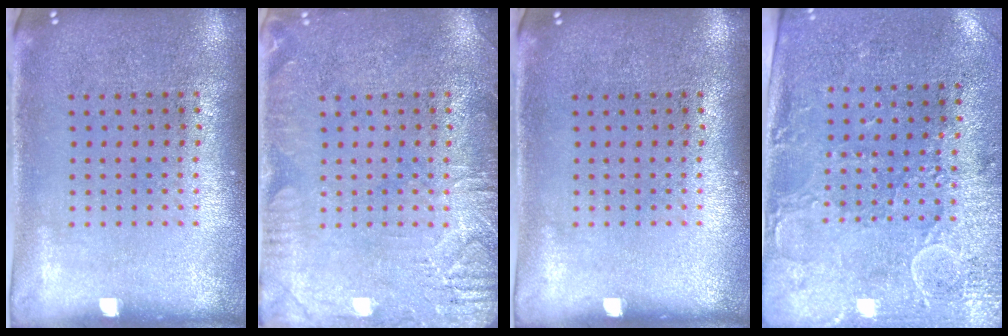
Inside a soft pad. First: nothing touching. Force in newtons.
{"total": 3.1, "press": 3.1, "slide": 0.4}
{"total": 0.0}
{"total": 3.0, "press": 2.4, "slide": 1.7}